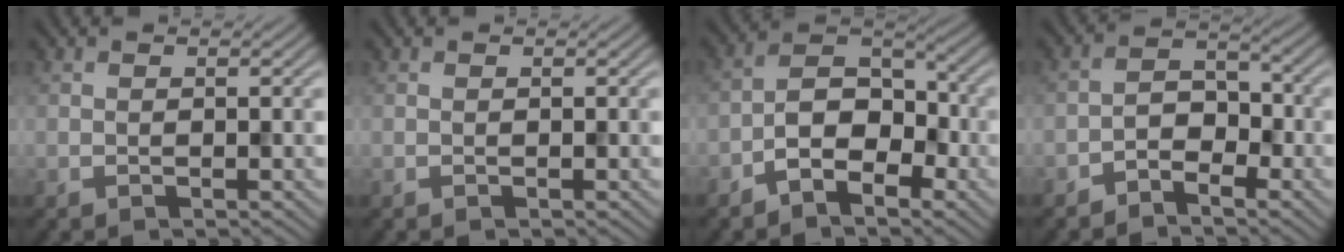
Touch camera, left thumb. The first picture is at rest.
{"total": 0.0}
{"total": 6.6, "force": [-3.6, 3.7, 4.1], "torque": [-0.062, 0.015, -0.079]}
{"total": 3.8, "force": [-2.6, 1.9, 1.9], "torque": [-0.029, 0.014, -0.057]}